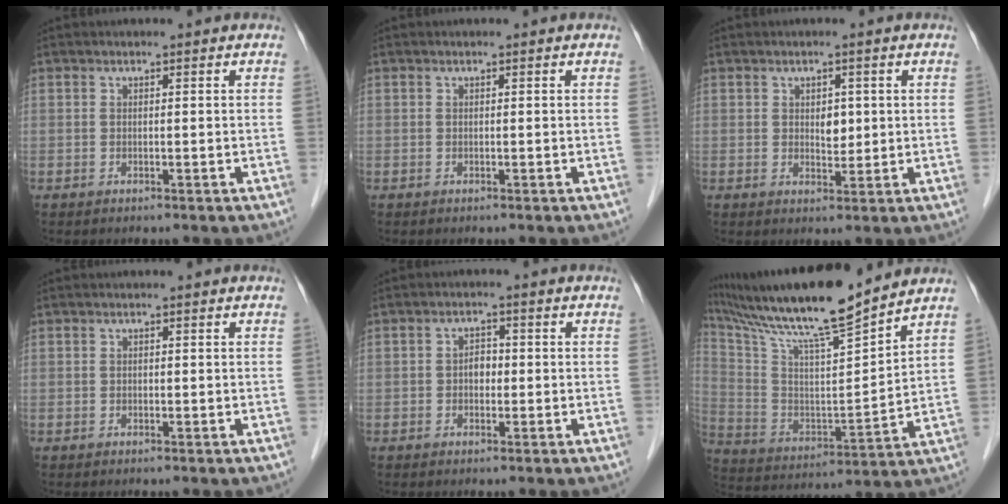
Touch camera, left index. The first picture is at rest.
{"total": 0.0}
{"total": 2.5, "force": [0.5, 1.5, 1.9], "torque": [-0.027, -0.004, 0.009]}
{"total": 0.0}
{"total": 2.2, "force": [-0.4, 1.5, 1.5], "torque": [-0.021, 0.007, -0.009]}
{"total": 19.1, "force": [16.2, 0.1, 10.1], "torque": [-0.187, 0.001, 0.282]}